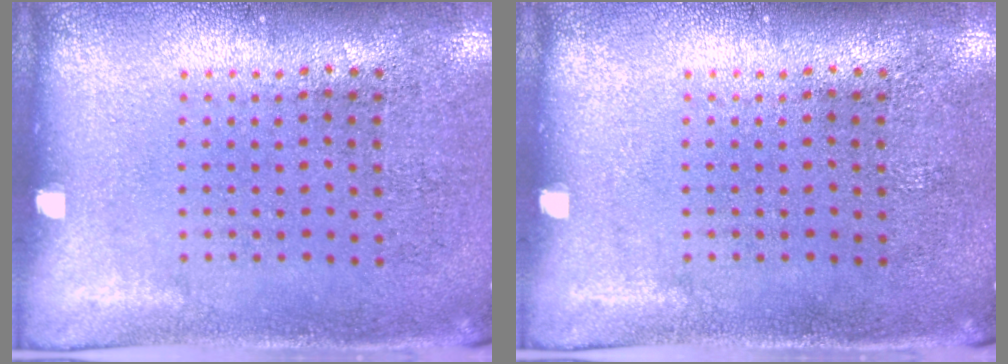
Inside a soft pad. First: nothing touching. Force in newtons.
{"total": 0.0}